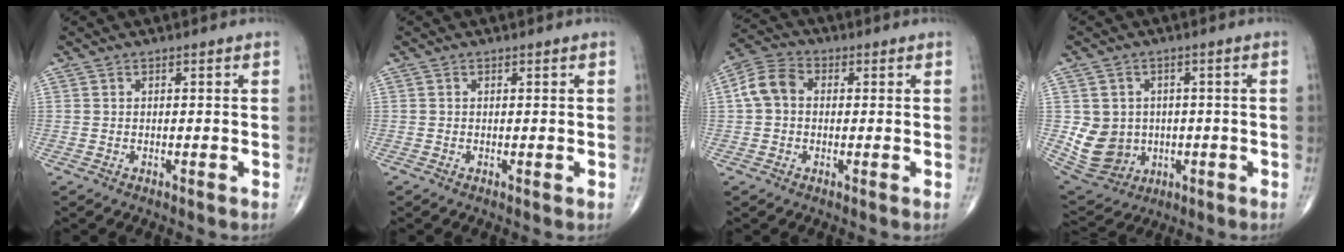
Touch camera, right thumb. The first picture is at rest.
{"total": 0.0}
{"total": 6.8, "force": [0.5, 5.2, 4.3], "torque": [-0.083, 0.024, 0.001]}
{"total": 9.9, "force": [-0.5, 9.1, 4.1], "torque": [-0.053, 0.004, 0.014]}